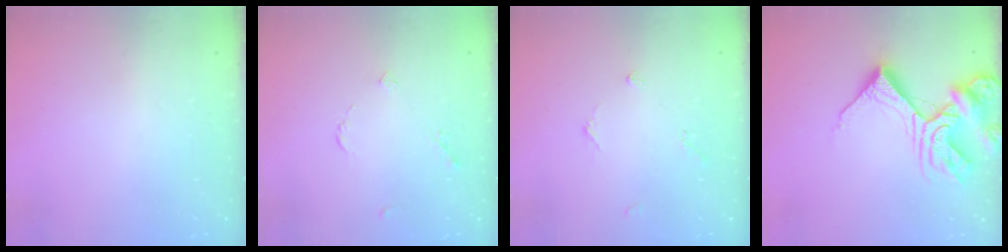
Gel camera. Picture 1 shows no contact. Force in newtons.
{"total": 3.5, "press": 3.4, "slide": 0.6}
{"total": 2.8, "press": 2.8, "slide": 0.4}
{"total": 16.0, "press": 15.9, "slide": 1.8}